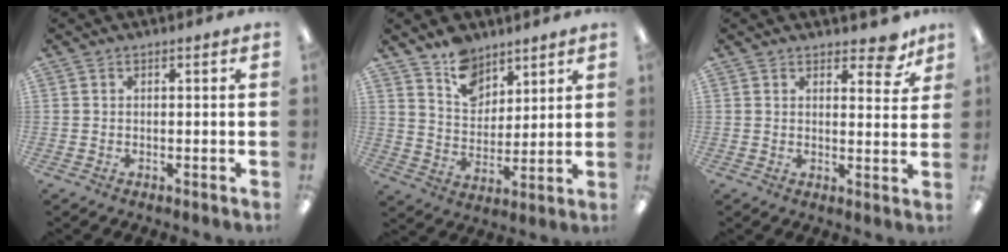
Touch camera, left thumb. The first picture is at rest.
{"total": 10.1, "force": [7.7, 6.1, 2.4], "torque": [-0.041, -0.049, 0.146]}
{"total": 6.6, "force": [4.9, 2.9, 3.4], "torque": [-0.030, -0.027, 0.080]}